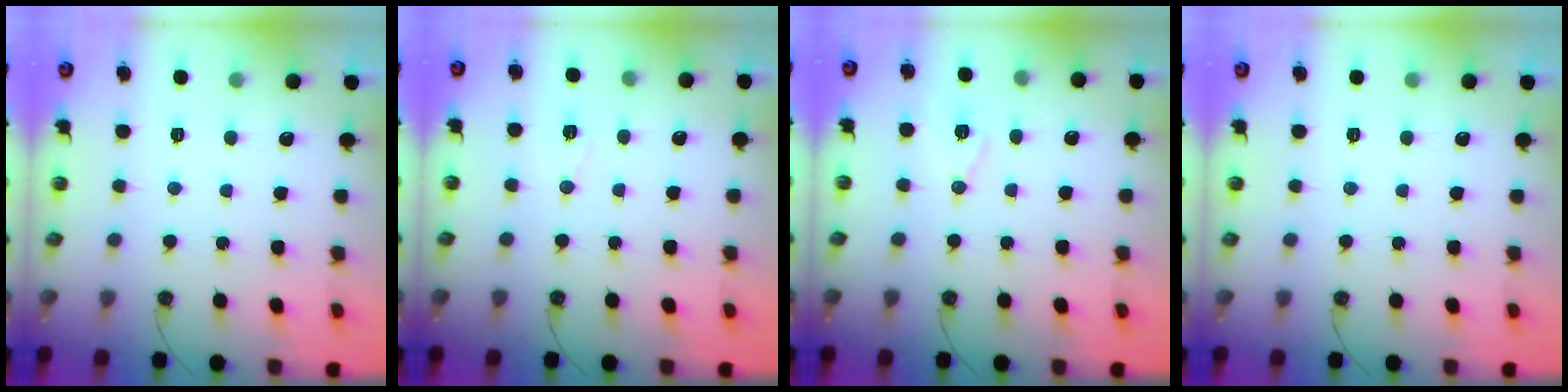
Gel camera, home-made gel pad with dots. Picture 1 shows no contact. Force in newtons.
{"total": 5.1, "press": 2.6, "slide": 4.4}
{"total": 7.5, "press": 6.6, "slide": 3.6}
{"total": 0.0}